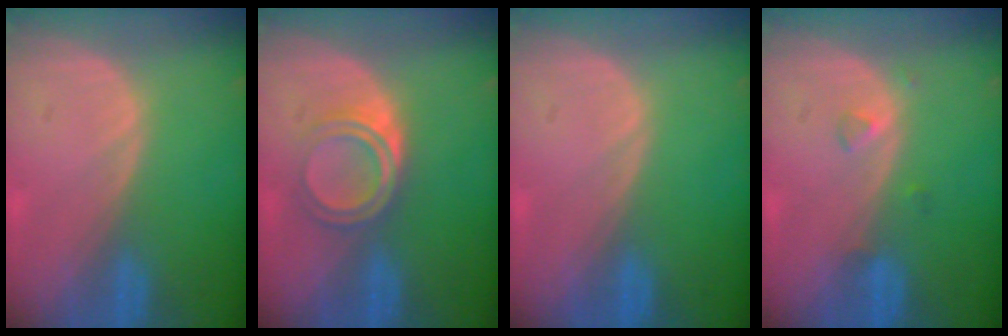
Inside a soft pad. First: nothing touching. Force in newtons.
{"total": 5.2, "press": 4.4, "slide": 2.7}
{"total": 0.0}
{"total": 1.5, "press": 1.5, "slide": 0.1}